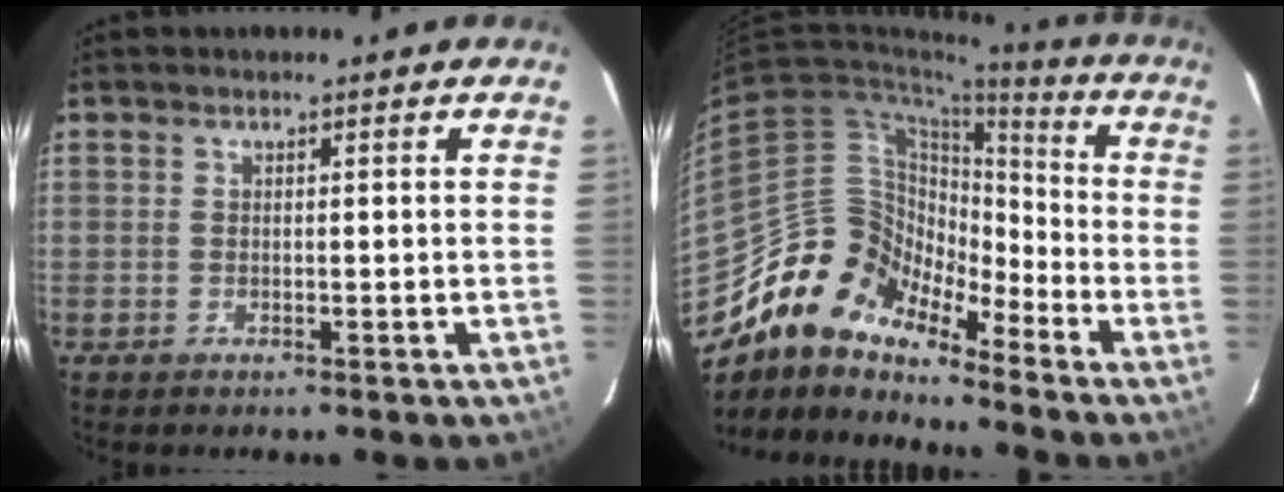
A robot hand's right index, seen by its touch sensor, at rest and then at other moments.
{"total": 12.7, "force": [-10.6, 5.9, 3.8], "torque": [-0.062, 0.026, -0.212]}